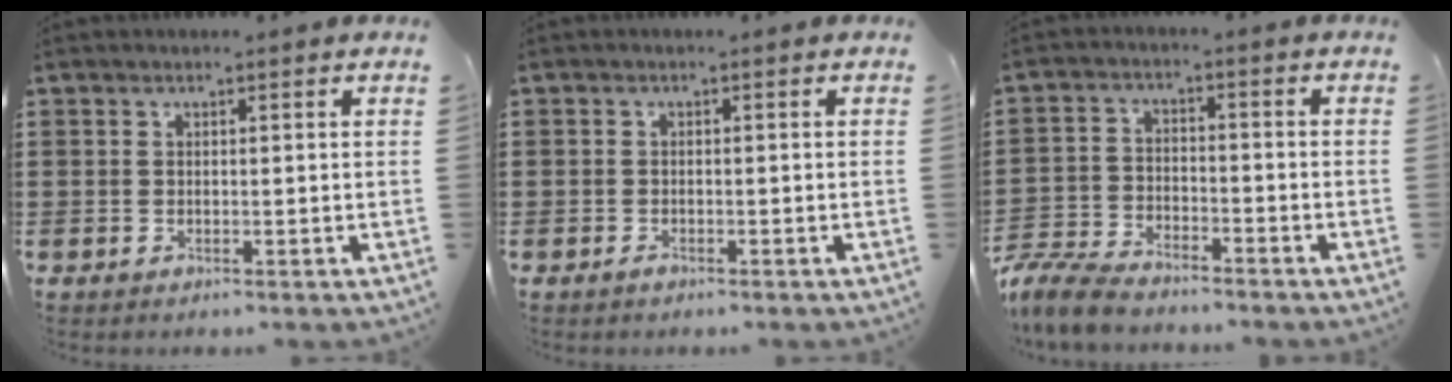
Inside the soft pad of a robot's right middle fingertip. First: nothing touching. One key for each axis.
{"total": 0.8, "fx": -0.7, "fy": 0.4, "fz": 0.2, "tx": -0.005, "ty": -0.002, "tz": -0.013}
{"total": 6.6, "fx": -6.3, "fy": 1.1, "fz": 1.7, "tx": -0.049, "ty": 0.004, "tz": -0.127}